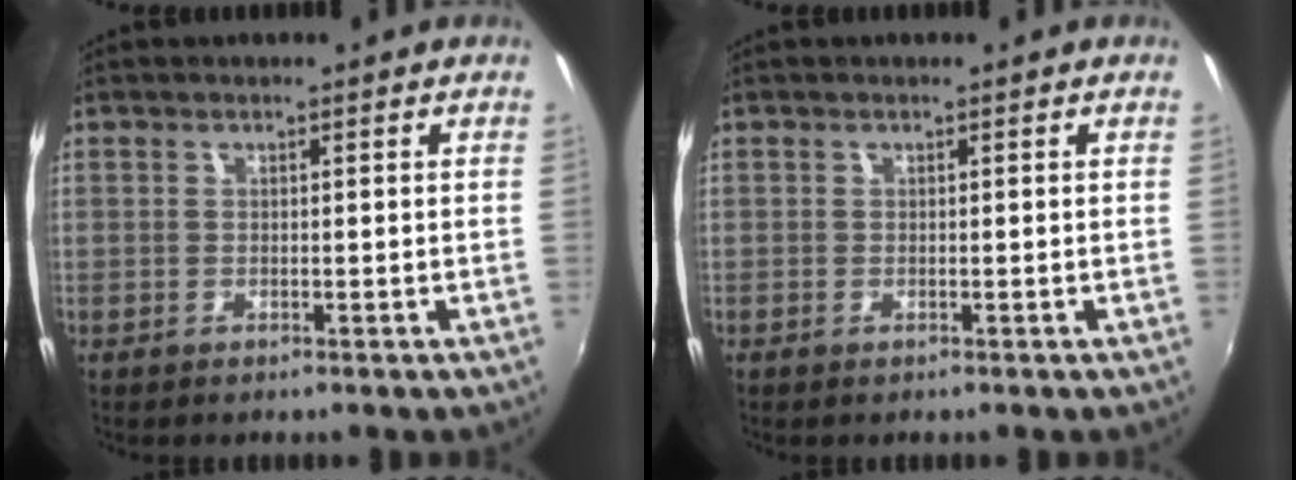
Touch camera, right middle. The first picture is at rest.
{"total": 0.0}